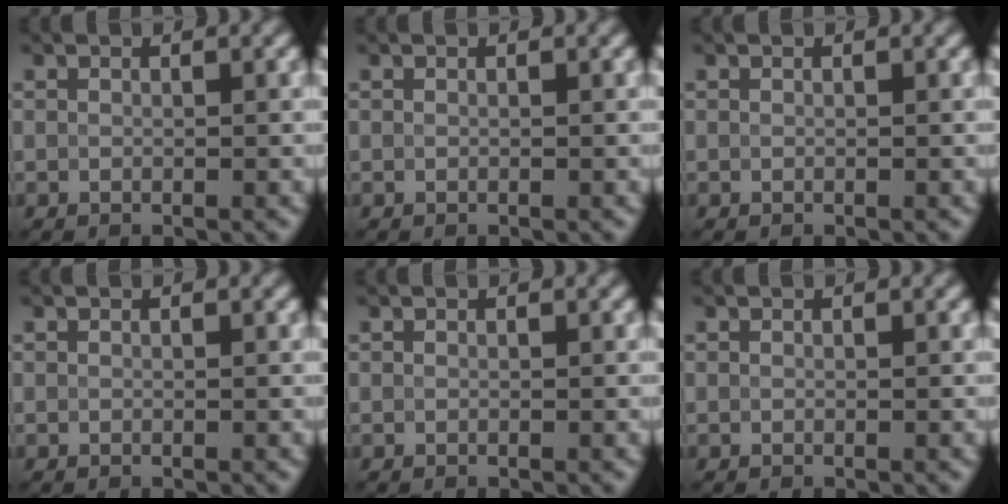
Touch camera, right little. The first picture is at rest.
{"total": 0.0}
{"total": 0.0}
{"total": 0.0}
{"total": 0.0}
{"total": 0.0}